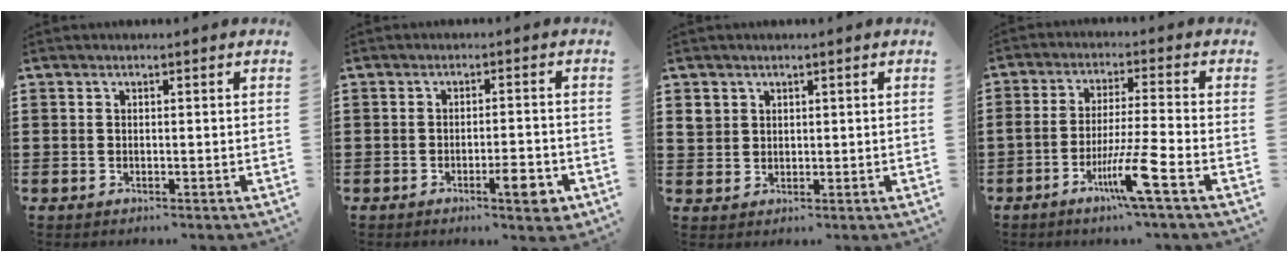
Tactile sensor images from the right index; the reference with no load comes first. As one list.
[{"total": 4.6, "force": [-2.5, 1.0, 3.8], "torque": [-0.058, 0.000, -0.040]}, {"total": 2.5, "force": [1.3, 2.1, 0.3], "torque": [-0.017, 0.008, 0.025]}, {"total": 8.2, "force": [-4.4, -0.3, 6.9], "torque": [-0.134, -0.010, -0.083]}]